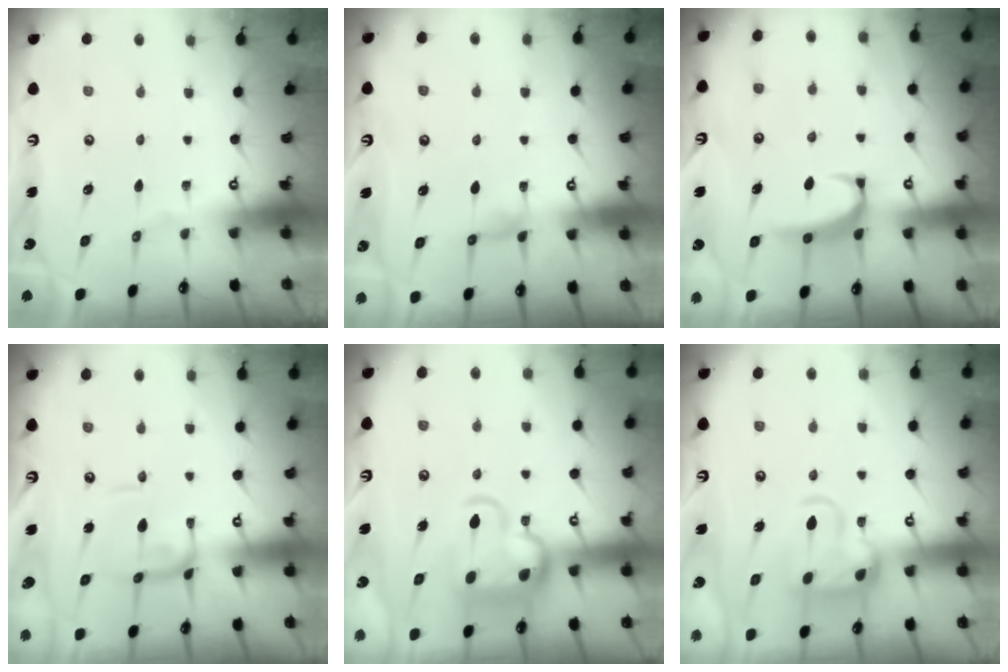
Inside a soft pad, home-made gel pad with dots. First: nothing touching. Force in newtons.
{"total": 0.0}
{"total": 2.3, "press": 2.2, "slide": 0.6}
{"total": 4.6, "press": 4.5, "slide": 0.9}
{"total": 7.9, "press": 7.8, "slide": 1.6}
{"total": 7.0, "press": 6.8, "slide": 1.5}